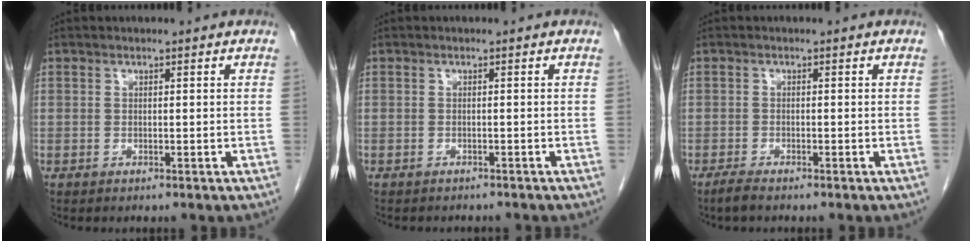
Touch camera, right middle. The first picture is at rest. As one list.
[{"total": 3.7, "force": [-3.3, 1.1, 1.0], "torque": [-0.016, -0.003, -0.038]}, {"total": 1.5, "force": [-1.3, 0.0, 0.9], "torque": [-0.031, -0.006, -0.026]}]